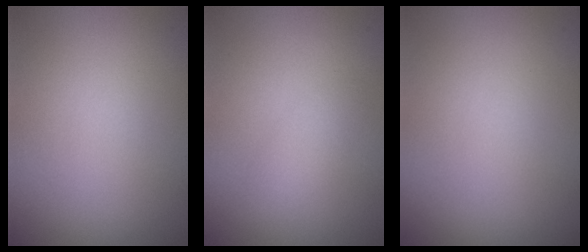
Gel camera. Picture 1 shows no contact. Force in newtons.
{"total": 1.4, "press": 1.4, "slide": 0.1}
{"total": 0.0}